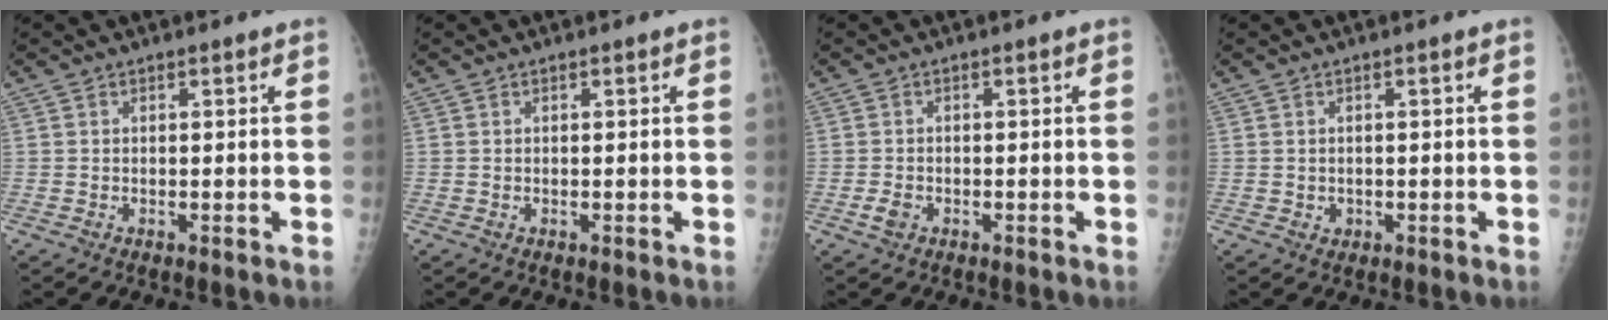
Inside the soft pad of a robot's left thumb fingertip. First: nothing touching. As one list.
[{"total": 0.0}, {"total": 2.0, "force": [-0.9, 1.4, 1.1], "torque": [-0.022, 0.005, -0.016]}, {"total": 1.1, "force": [-0.2, 1.0, 0.5], "torque": [-0.003, 0.002, 0.001]}]